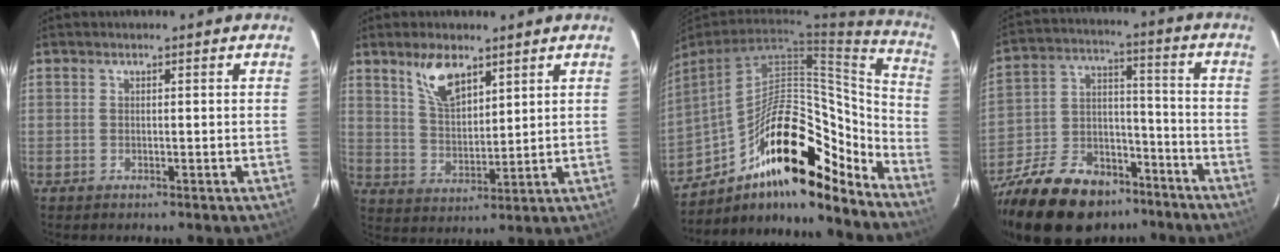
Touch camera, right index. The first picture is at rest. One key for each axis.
{"total": 8.3, "fx": 5.4, "fy": 3.6, "fz": 5.2, "tx": -0.092, "ty": 0.006, "tz": 0.109}
{"total": 21.7, "fx": -14.3, "fy": 7.3, "fz": 14.6, "tx": -0.211, "ty": 0.020, "tz": -0.227}
{"total": 25.4, "fx": -18.3, "fy": 13.0, "fz": 11.9, "tx": -0.264, "ty": 0.018, "tz": -0.283}